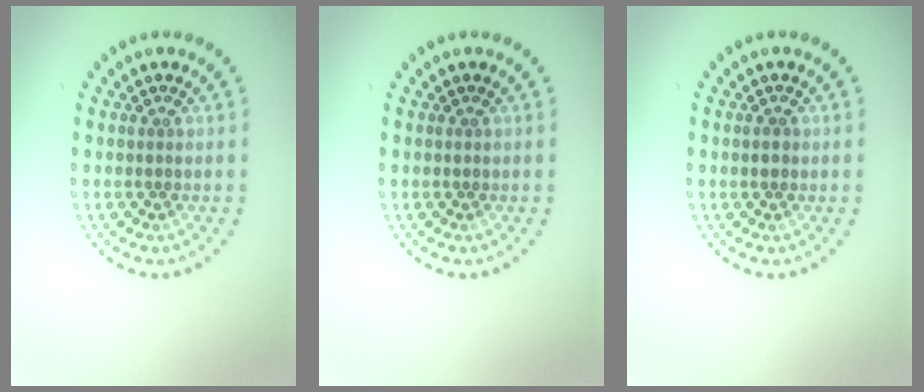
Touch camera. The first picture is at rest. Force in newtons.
{"total": 0.0}
{"total": 1.0, "press": 0.9, "slide": 0.2}